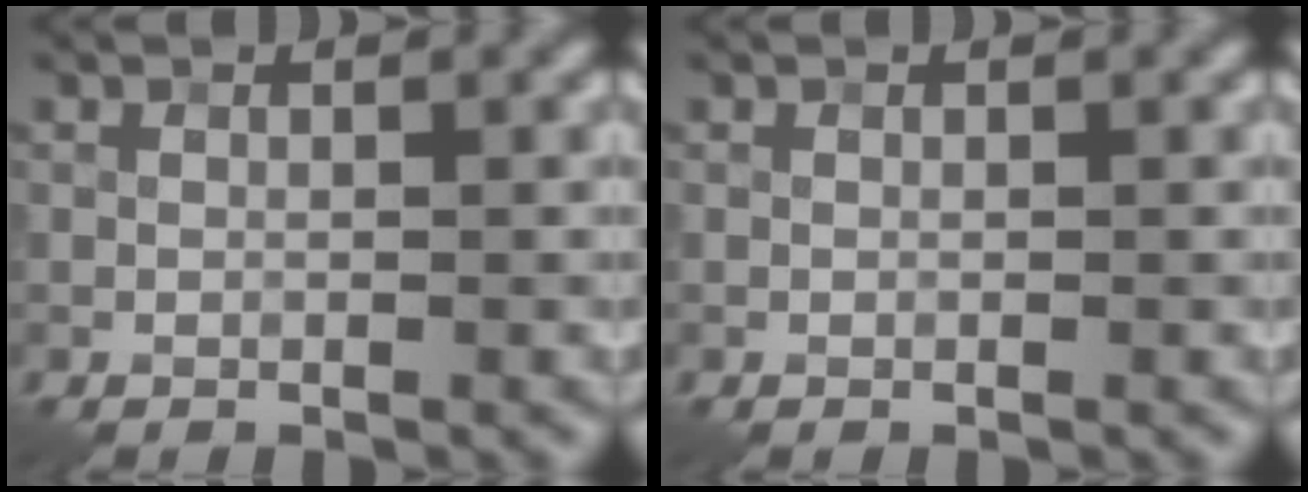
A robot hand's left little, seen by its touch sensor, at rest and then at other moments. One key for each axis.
{"total": 0.0}